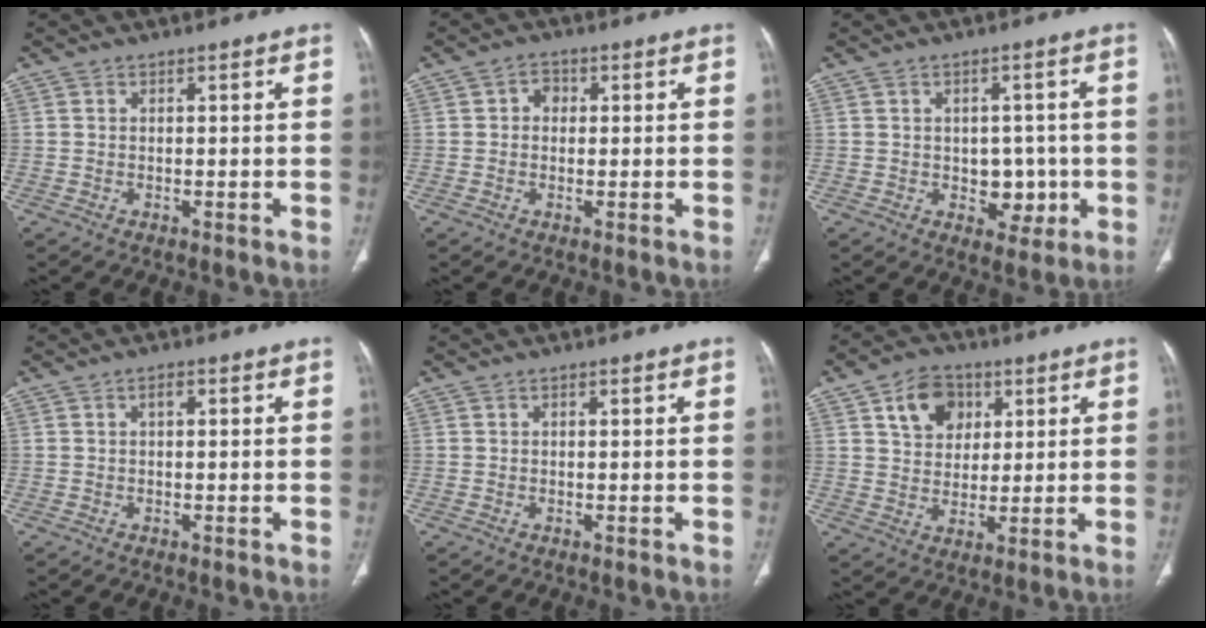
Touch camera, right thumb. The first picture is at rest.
{"total": 2.6, "force": [0.4, 2.2, 1.3], "torque": [-0.006, 0.006, 0.001]}
{"total": 6.2, "force": [-0.9, 4.7, 3.9], "torque": [-0.014, 0.004, -0.004]}
{"total": 1.5, "force": [0.4, 0.8, 1.2], "torque": [-0.020, 0.008, 0.006]}
{"total": 0.5, "force": [0.2, 0.3, 0.4], "torque": [-0.004, 0.001, 0.002]}
{"total": 9.9, "force": [4.1, 7.5, 5.1], "torque": [-0.050, -0.011, 0.070]}